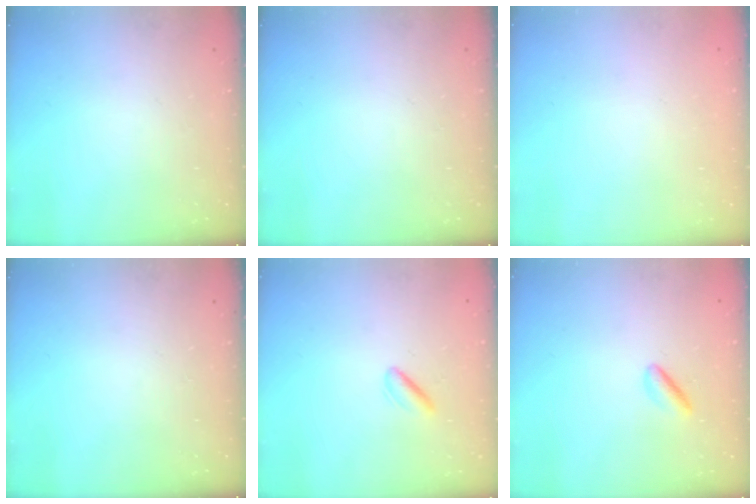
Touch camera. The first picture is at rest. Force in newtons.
{"total": 0.0}
{"total": 2.2, "press": 2.2, "slide": 0.1}
{"total": 0.0}
{"total": 1.6, "press": 1.3, "slide": 1.0}
{"total": 2.7, "press": 2.6, "slide": 0.7}